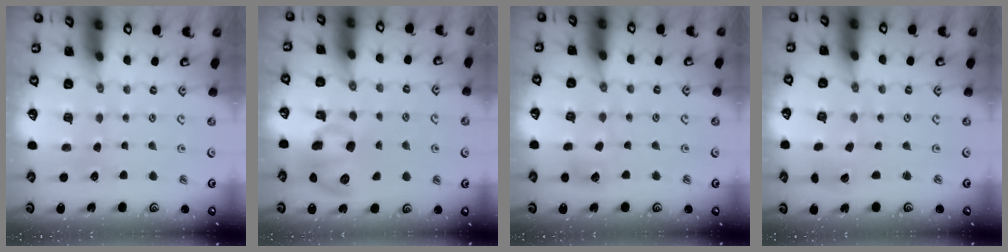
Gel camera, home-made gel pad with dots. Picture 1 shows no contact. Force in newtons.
{"total": 10.4, "press": 10.2, "slide": 1.8}
{"total": 7.5, "press": 7.5, "slide": 0.7}
{"total": 2.6, "press": 2.6, "slide": 0.1}